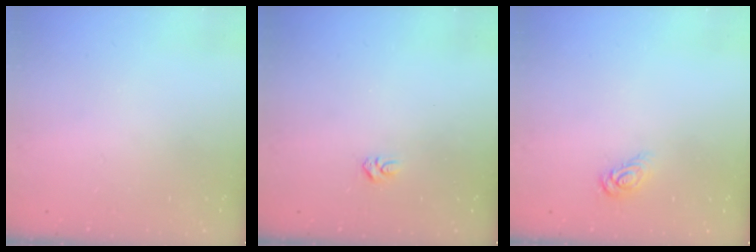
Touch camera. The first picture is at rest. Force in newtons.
{"total": 2.8, "press": 2.8, "slide": 0.4}
{"total": 3.4, "press": 3.4, "slide": 0.1}